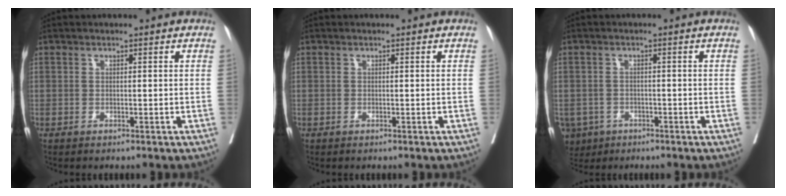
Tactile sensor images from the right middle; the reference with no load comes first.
{"total": 0.0}
{"total": 7.1, "force": [-3.9, 5.7, 2.0], "torque": [-0.055, 0.001, -0.057]}